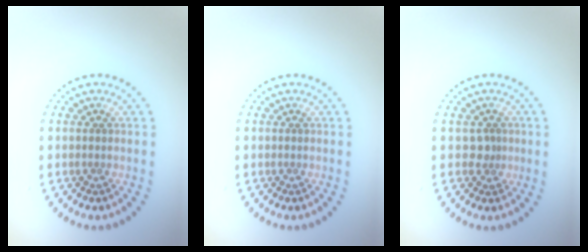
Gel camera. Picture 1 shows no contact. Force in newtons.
{"total": 0.0}
{"total": 1.4, "press": 1.1, "slide": 0.9}